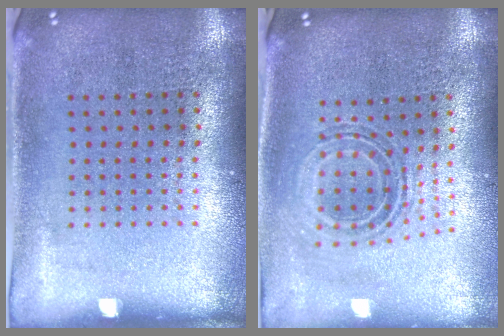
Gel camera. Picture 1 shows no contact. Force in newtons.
{"total": 0.7, "press": 0.7, "slide": 0.2}